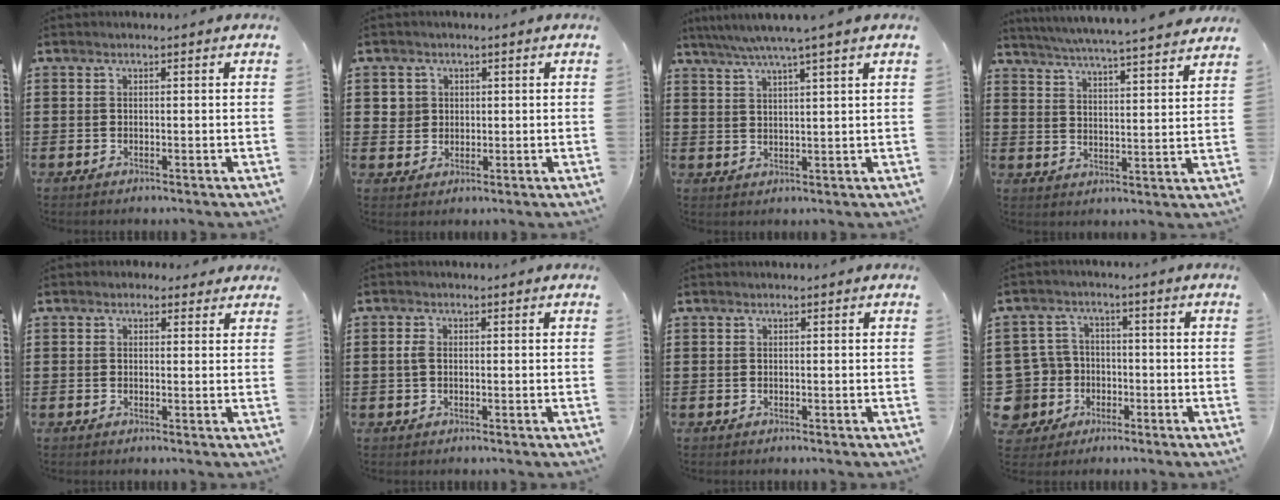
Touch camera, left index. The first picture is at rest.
{"total": 2.9, "force": [0.9, 2.7, 0.2], "torque": [-0.018, 0.011, 0.015]}
{"total": 4.4, "force": [3.4, -0.8, 2.6], "torque": [-0.060, -0.012, 0.057]}
{"total": 4.8, "force": [4.5, -0.9, 1.4], "torque": [-0.046, -0.037, 0.074]}
{"total": 1.6, "force": [1.0, 1.2, 0.4], "torque": [-0.005, 0.006, 0.017]}
{"total": 2.0, "force": [0.1, 1.3, 1.6], "torque": [-0.042, 0.003, -0.001]}
{"total": 0.0}
{"total": 7.8, "force": [-2.6, 7.0, 2.0], "torque": [-0.102, 0.004, -0.056]}